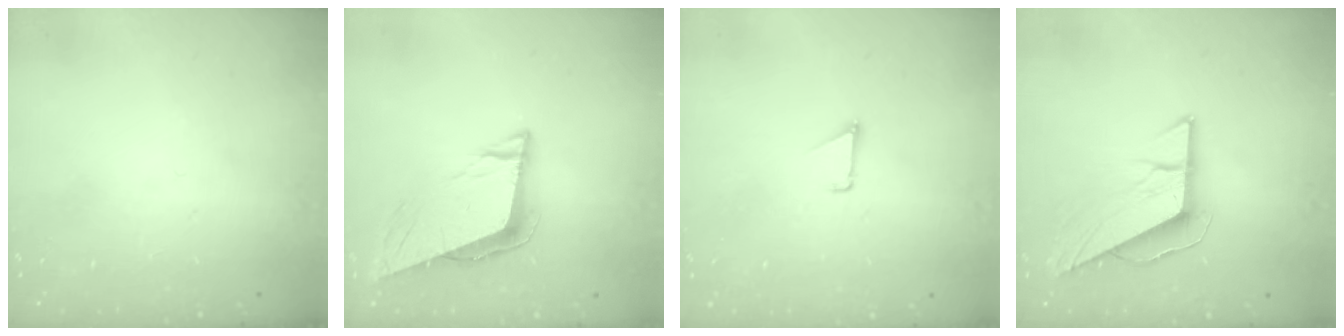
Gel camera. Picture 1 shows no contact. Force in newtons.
{"total": 8.9, "press": 8.4, "slide": 2.7}
{"total": 0.9, "press": 0.9, "slide": 0.1}
{"total": 8.3, "press": 8.3, "slide": 0.7}